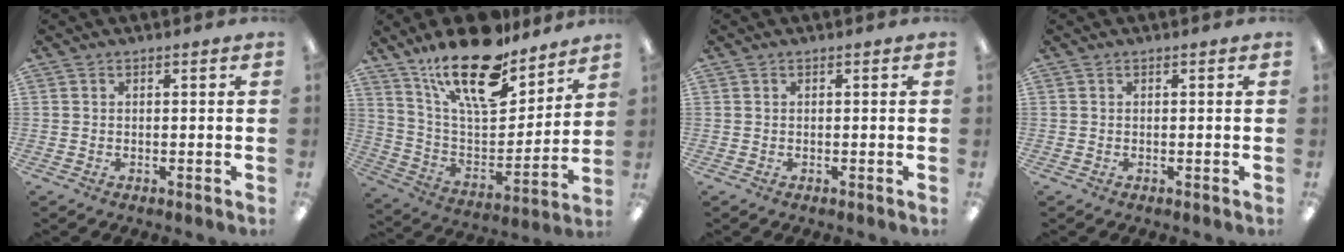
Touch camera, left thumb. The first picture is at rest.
{"total": 22.6, "force": [16.3, 8.5, 13.2], "torque": [-0.224, -0.102, 0.281]}
{"total": 0.0}
{"total": 0.0}